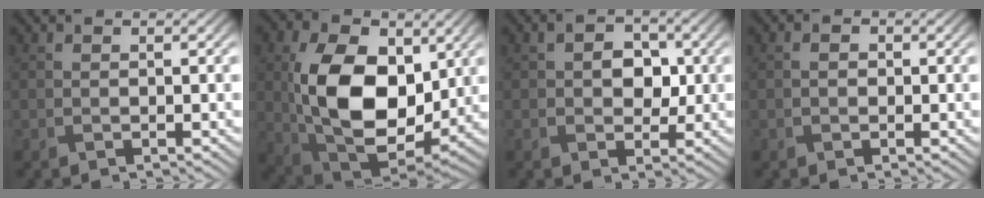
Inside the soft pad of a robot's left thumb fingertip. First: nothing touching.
{"total": 14.9, "force": [1.6, 9.6, 11.3], "torque": [-0.226, -0.001, 0.037]}
{"total": 3.9, "force": [0.2, 2.8, 2.6], "torque": [-0.048, -0.001, -0.003]}
{"total": 1.1, "force": [-0.1, 0.9, 0.5], "torque": [-0.010, -0.003, -0.003]}